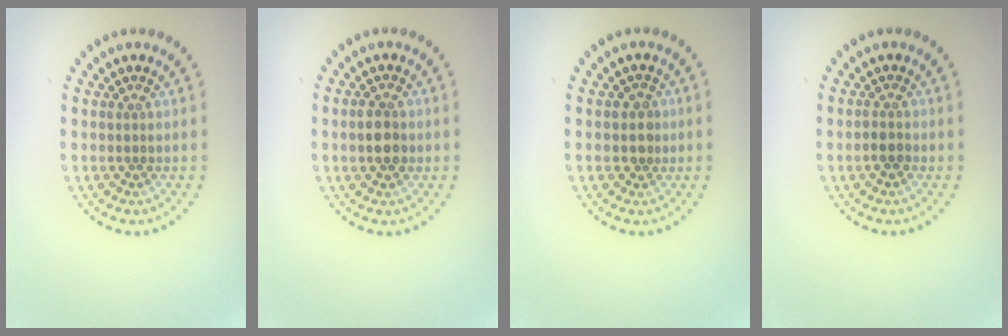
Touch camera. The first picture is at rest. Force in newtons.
{"total": 2.1, "press": 2.1, "slide": 0.2}
{"total": 1.7, "press": 1.5, "slide": 0.7}
{"total": 1.3, "press": 1.2, "slide": 0.5}